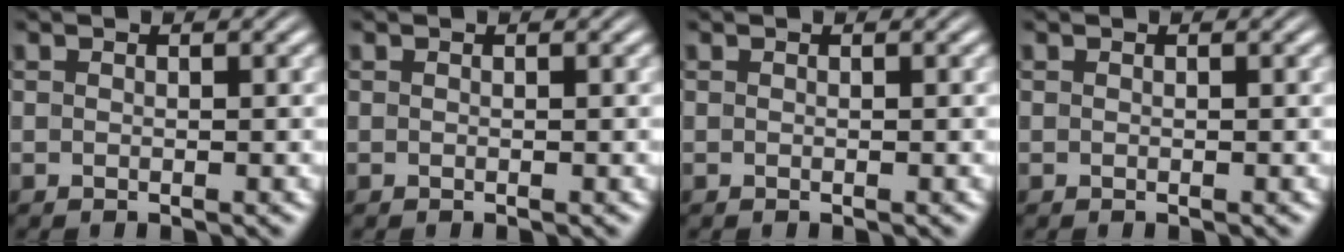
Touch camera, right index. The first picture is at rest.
{"total": 0.0}
{"total": 0.0}
{"total": 0.9, "force": [-0.2, -0.8, -0.3], "torque": [0.011, -0.010, 0.006]}